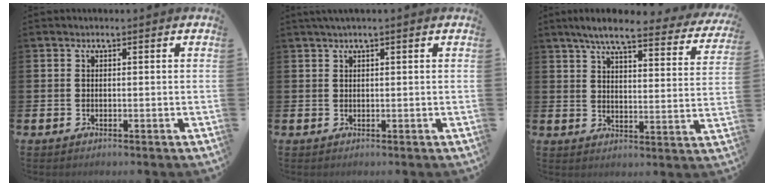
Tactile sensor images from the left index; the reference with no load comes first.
{"total": 1.2, "force": [0.9, -0.1, 0.8], "torque": [-0.019, 0.005, 0.017]}
{"total": 7.1, "force": [6.2, 0.9, 3.4], "torque": [-0.076, -0.034, 0.102]}